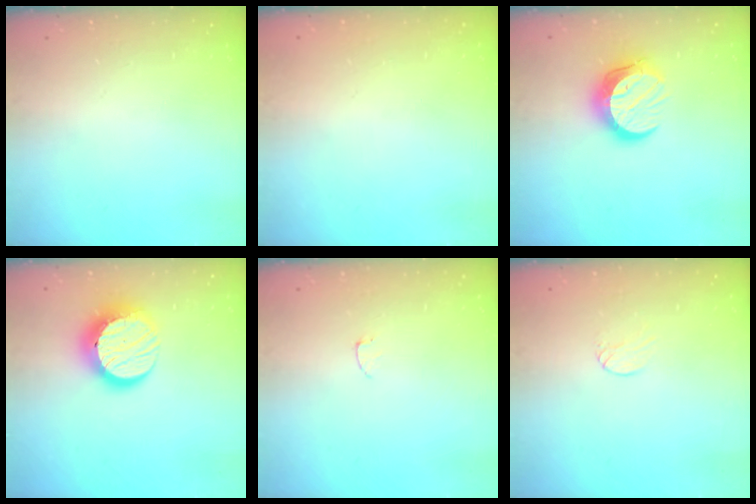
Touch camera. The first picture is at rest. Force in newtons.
{"total": 0.6, "press": 0.6, "slide": 0.0}
{"total": 11.2, "press": 11.2, "slide": 0.9}
{"total": 14.6, "press": 14.6, "slide": 0.7}
{"total": 2.6, "press": 2.6, "slide": 0.2}
{"total": 3.5, "press": 3.4, "slide": 0.2}